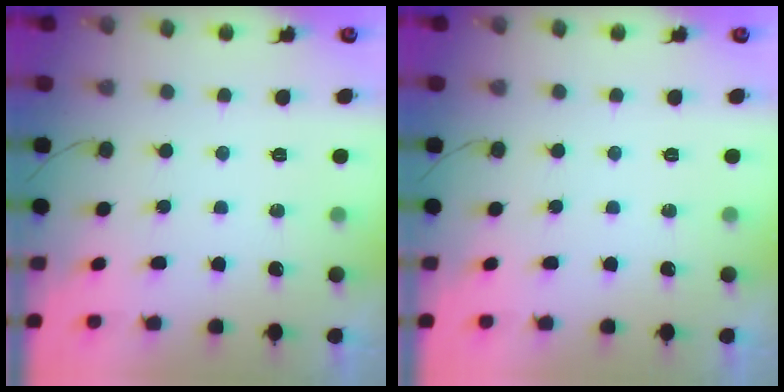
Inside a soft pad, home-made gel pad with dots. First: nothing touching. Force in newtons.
{"total": 0.0}